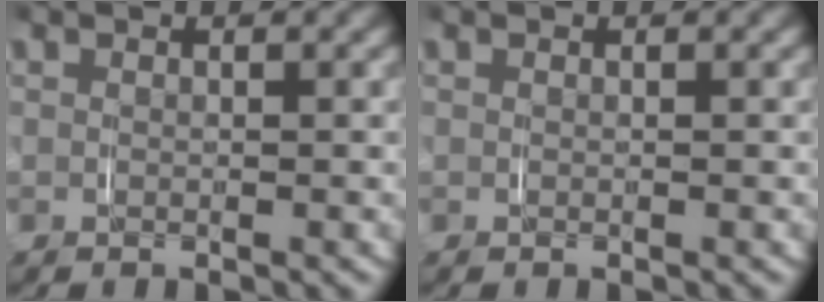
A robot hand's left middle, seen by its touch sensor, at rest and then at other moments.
{"total": 0.0}